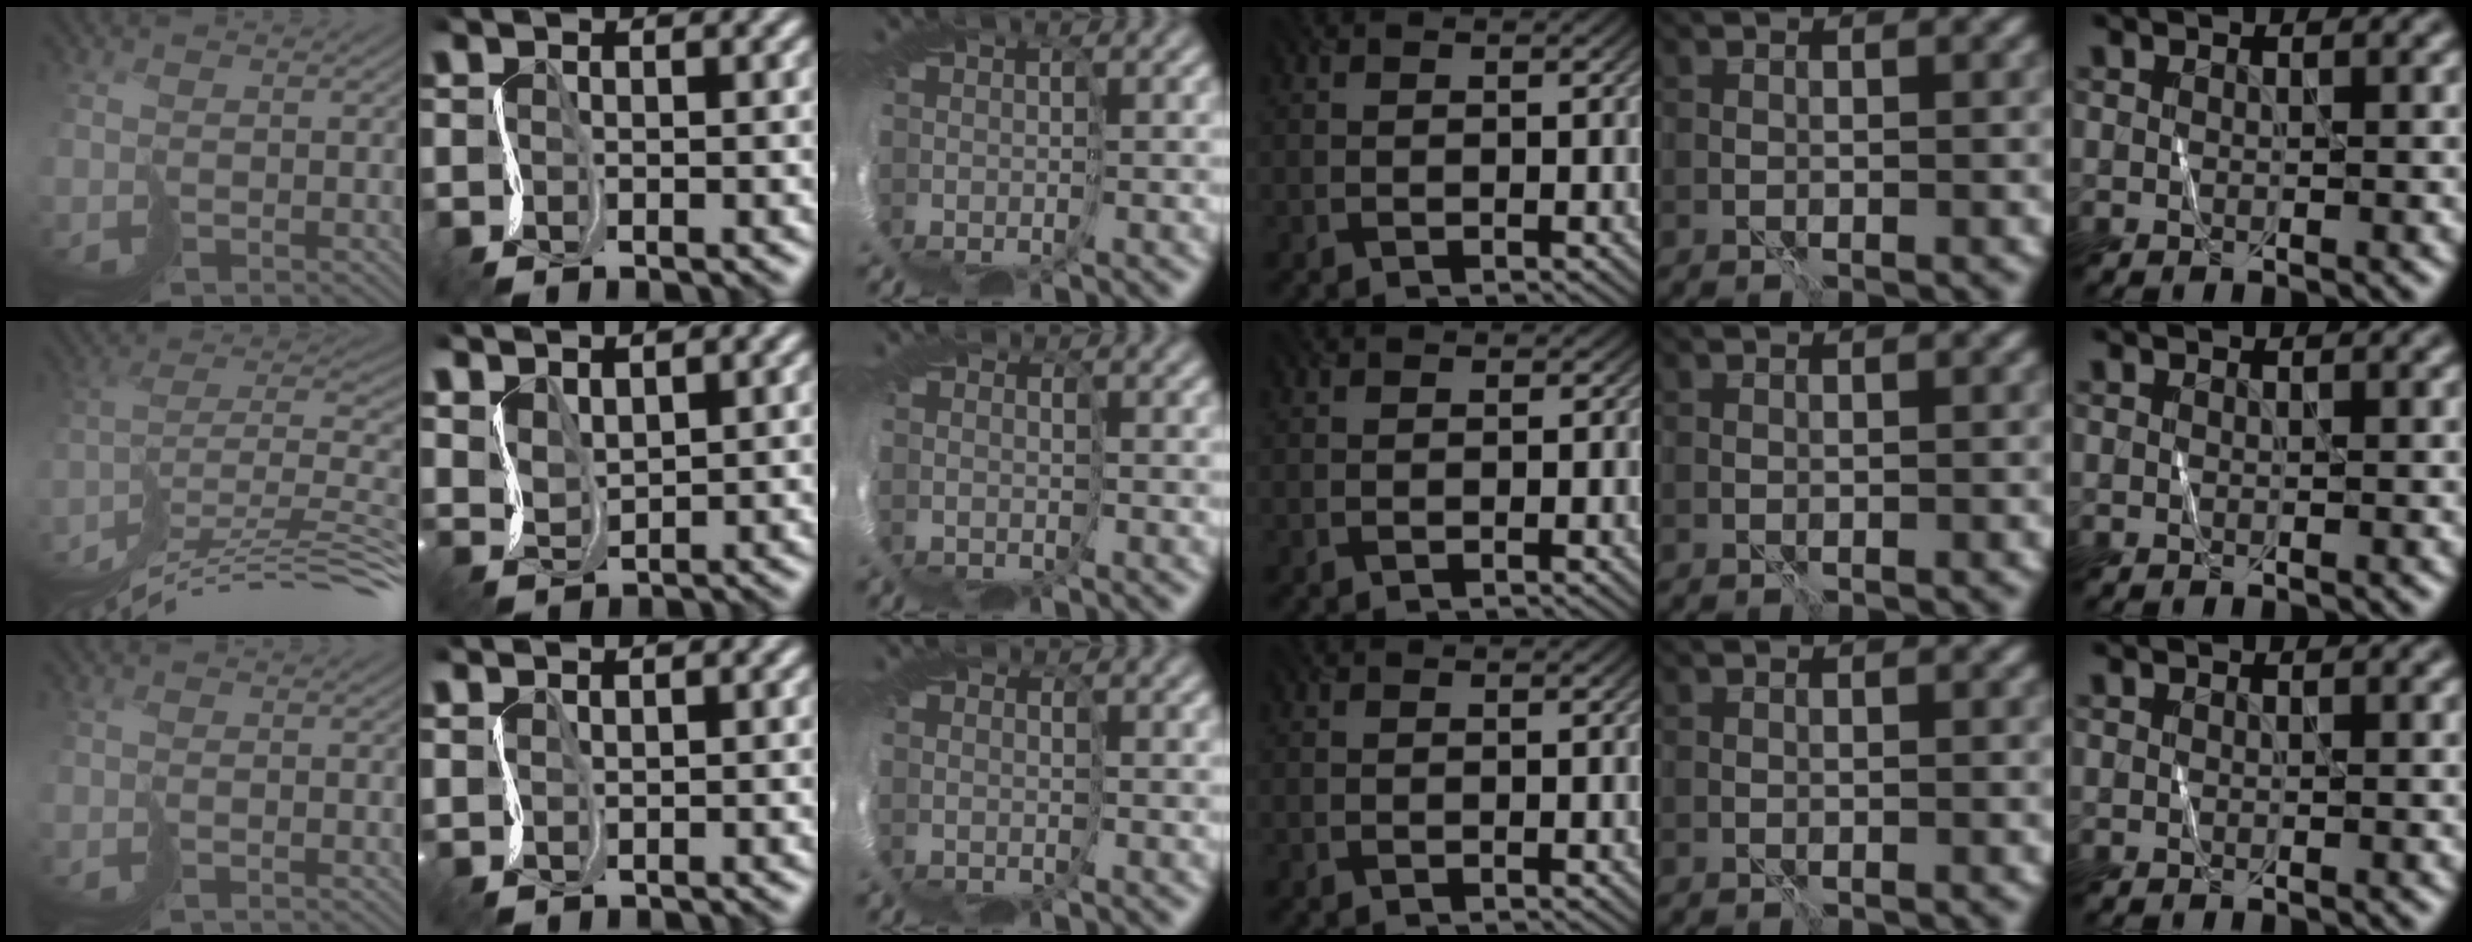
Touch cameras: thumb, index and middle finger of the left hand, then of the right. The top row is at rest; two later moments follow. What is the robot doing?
{"motion": "cut", "object": "paper bag"}